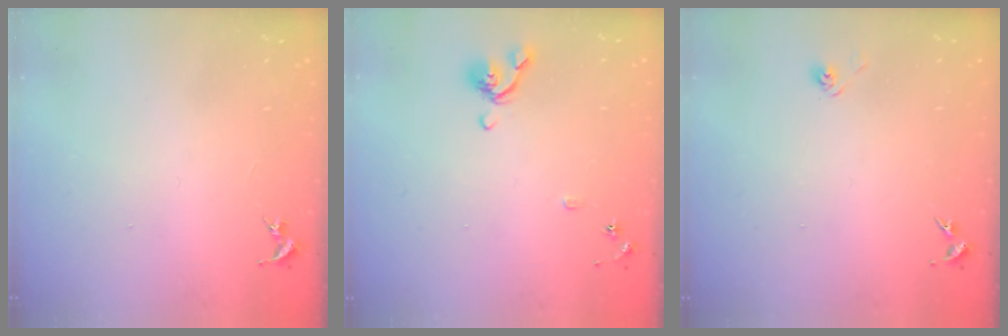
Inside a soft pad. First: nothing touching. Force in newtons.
{"total": 7.9, "press": 7.7, "slide": 1.4}
{"total": 2.9, "press": 2.5, "slide": 1.5}